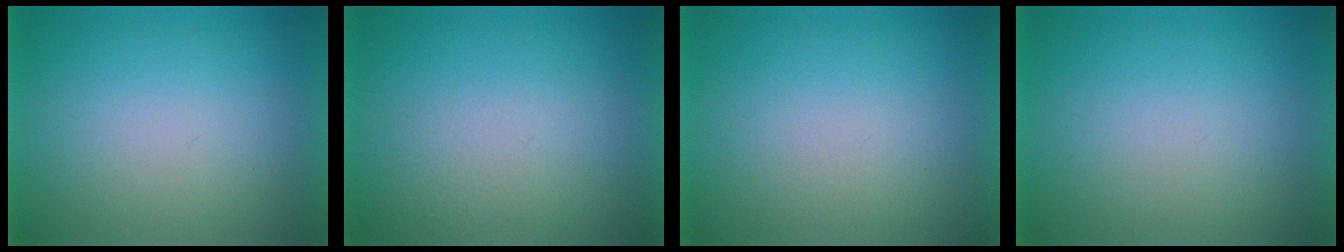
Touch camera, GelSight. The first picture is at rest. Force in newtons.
{"total": 2.2}
{"total": 1.1}
{"total": 0.0}